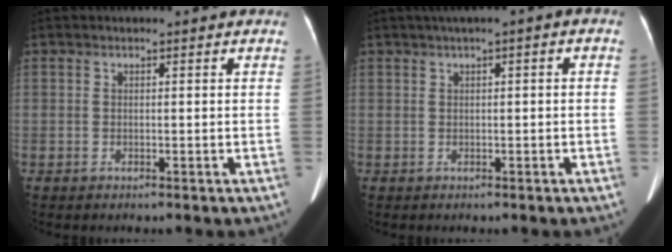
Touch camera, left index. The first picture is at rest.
{"total": 2.4, "force": [0.6, 0.4, 2.2], "torque": [-0.032, 0.016, 0.010]}